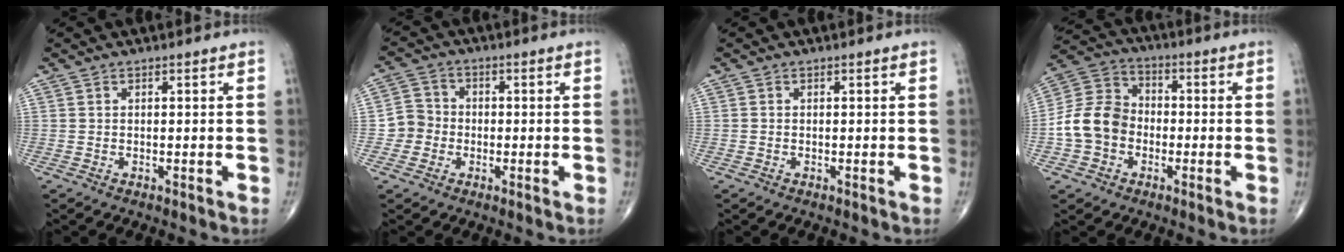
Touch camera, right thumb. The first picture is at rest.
{"total": 5.0, "force": [-1.2, 4.7, 1.1], "torque": [0.005, 0.015, -0.033]}
{"total": 0.0}
{"total": 11.0, "force": [-2.4, 9.0, 5.8], "torque": [-0.100, 0.037, -0.054]}